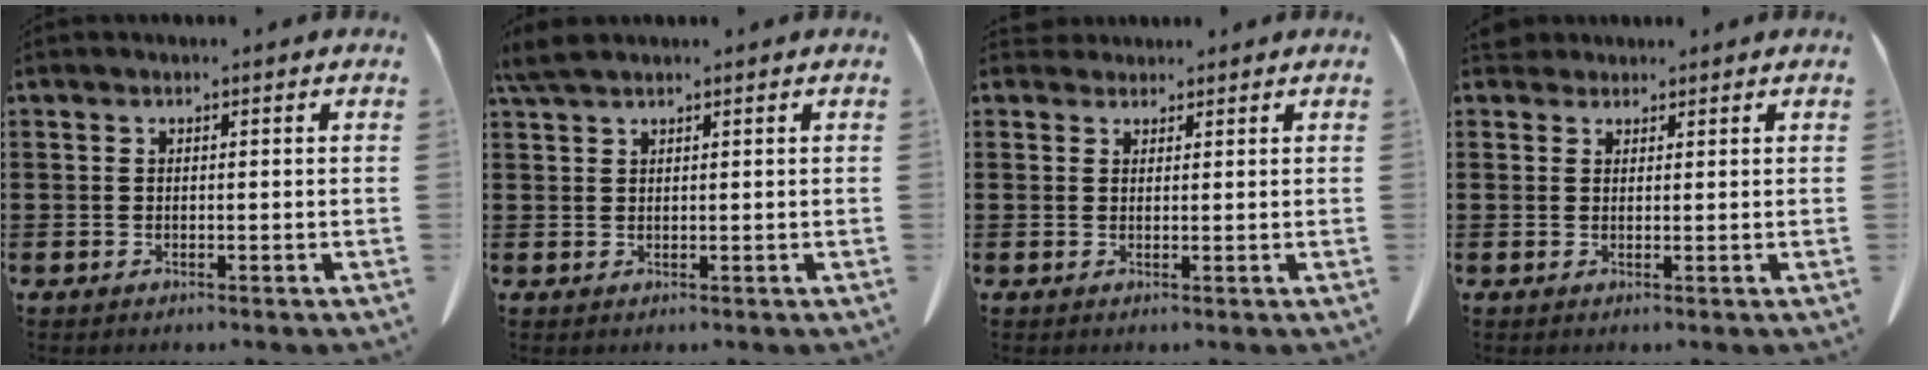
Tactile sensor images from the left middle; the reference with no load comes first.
{"total": 2.4, "force": [1.9, 0.4, 1.5], "torque": [-0.034, 0.001, 0.036]}
{"total": 1.6, "force": [1.4, 0.8, 0.0], "torque": [0.003, -0.001, 0.027]}
{"total": 2.0, "force": [1.7, 1.0, 0.2], "torque": [-0.010, 0.005, 0.034]}